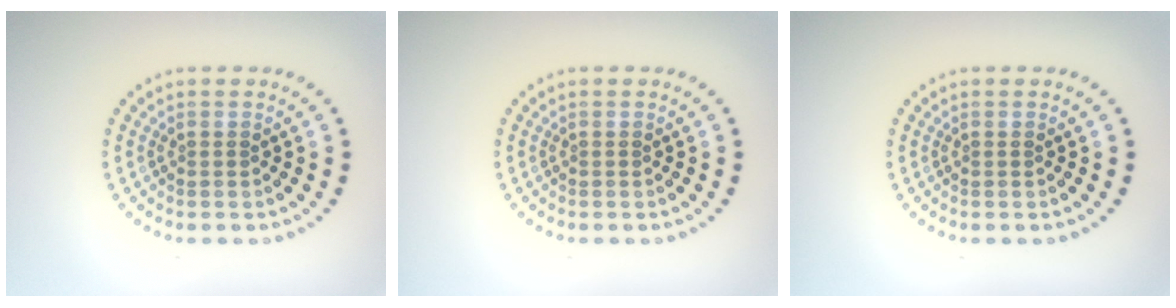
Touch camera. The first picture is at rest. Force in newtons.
{"total": 0.0}
{"total": 0.0}